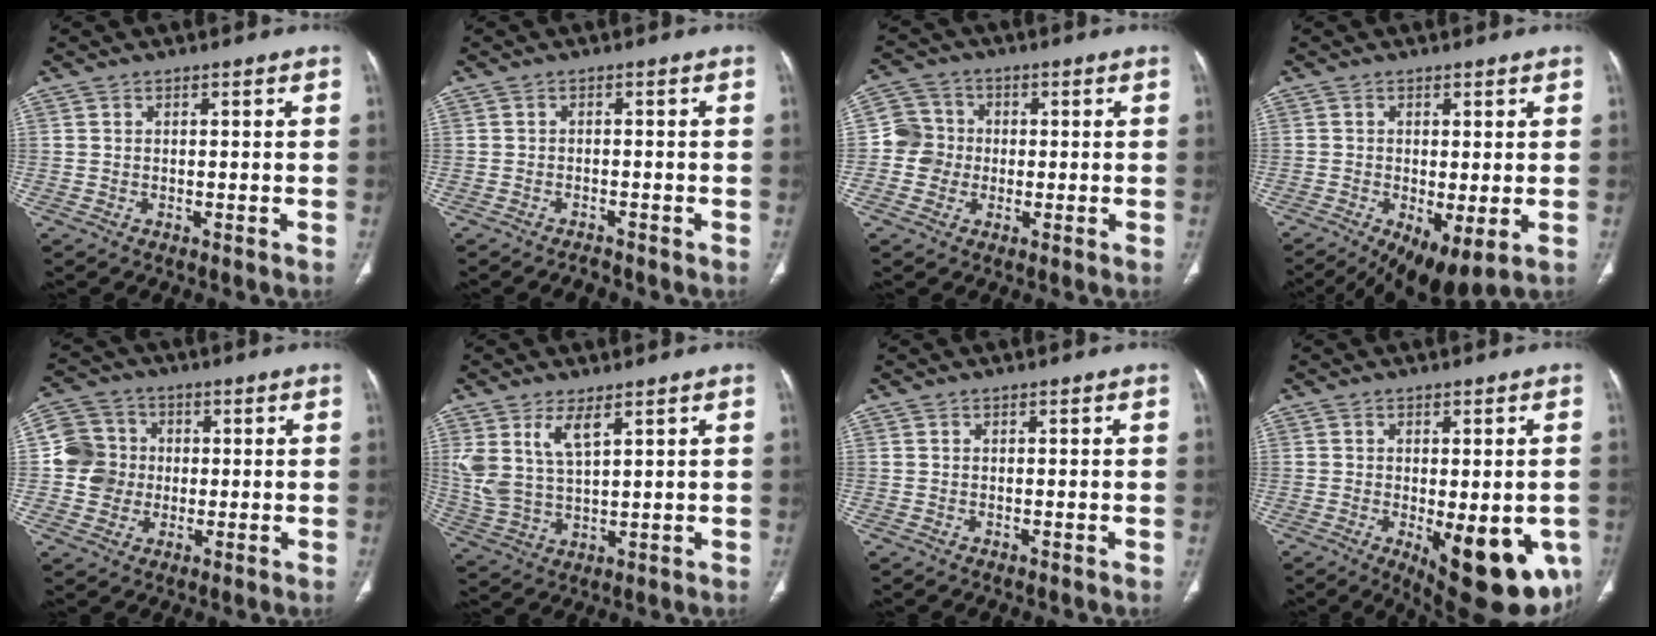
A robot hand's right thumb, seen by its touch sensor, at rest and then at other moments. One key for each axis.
{"total": 1.4, "fx": -1.3, "fy": 0.4, "fz": 0.3, "tx": -0.014, "ty": 0.005, "tz": -0.019}
{"total": 6.1, "fx": -0.6, "fy": 6.0, "fz": 1.0, "tx": 0.008, "ty": 0.014, "tz": -0.021}
{"total": 10.1, "fx": -3.5, "fy": 4.1, "fz": 8.5, "tx": -0.146, "ty": -0.020, "tz": -0.049}
{"total": 8.7, "fx": -0.3, "fy": 8.4, "fz": 2.5, "tx": -0.025, "ty": 0.018, "tz": -0.009}
{"total": 7.8, "fx": 4.1, "fy": 3.2, "fz": 5.8, "tx": -0.125, "ty": -0.021, "tz": 0.095}
{"total": 0.0}
{"total": 17.0, "fx": -5.4, "fy": 6.6, "fz": 14.6, "tx": -0.138, "ty": -0.018, "tz": -0.054}